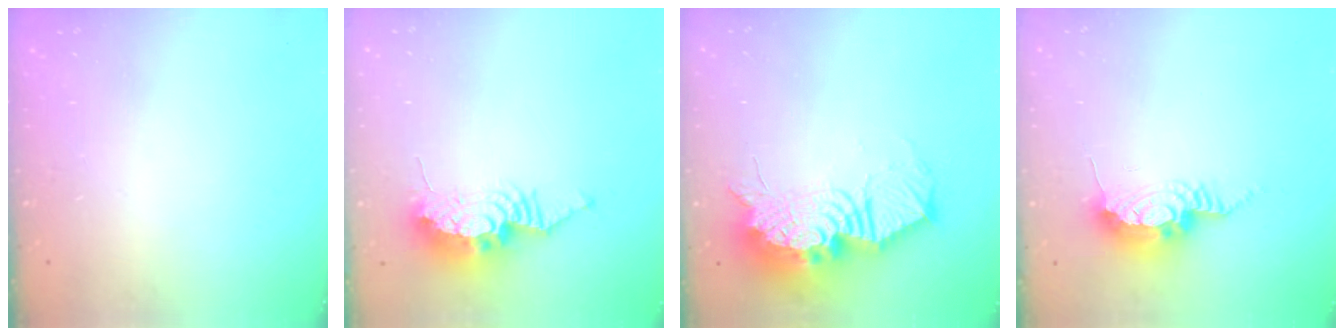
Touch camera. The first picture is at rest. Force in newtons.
{"total": 11.7, "press": 11.6, "slide": 1.1}
{"total": 21.9, "press": 21.8, "slide": 2.1}
{"total": 10.8, "press": 10.7, "slide": 1.5}